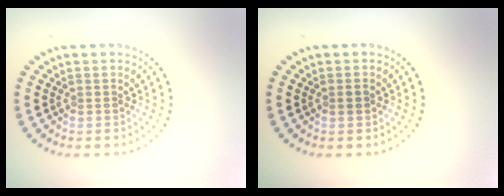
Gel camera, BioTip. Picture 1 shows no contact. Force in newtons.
{"total": 0.9, "press": 0.8, "slide": 0.3}